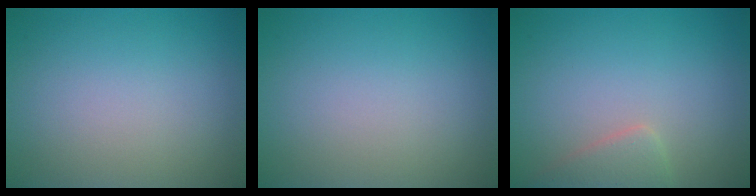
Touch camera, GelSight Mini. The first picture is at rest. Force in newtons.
{"total": 0.0}
{"total": 2.0, "press": 2.0, "slide": 0.2}